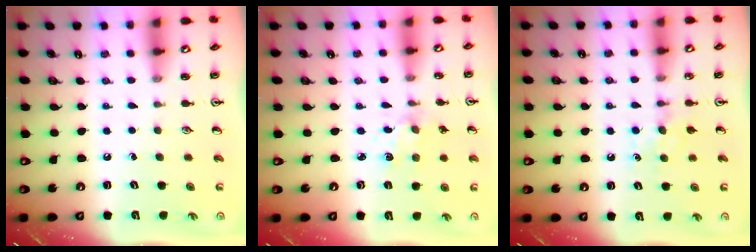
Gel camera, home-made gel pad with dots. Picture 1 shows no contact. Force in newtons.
{"total": 2.4, "press": 2.3, "slide": 0.4}
{"total": 5.2, "press": 5.2, "slide": 0.7}